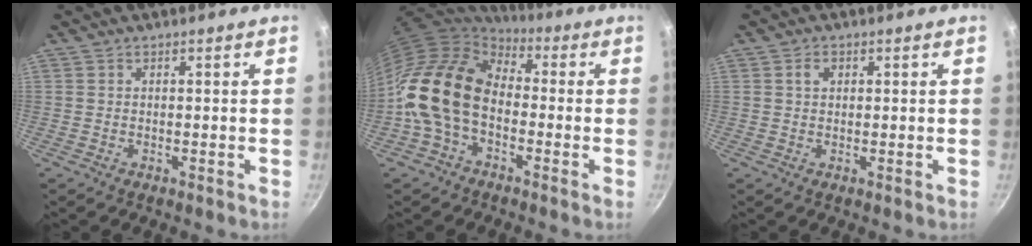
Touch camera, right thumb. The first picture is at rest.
{"total": 16.4, "force": [-1.7, 11.1, 11.9], "torque": [-0.198, 0.035, -0.050]}
{"total": 1.8, "force": [0.6, 1.3, 1.1], "torque": [-0.013, 0.003, 0.008]}